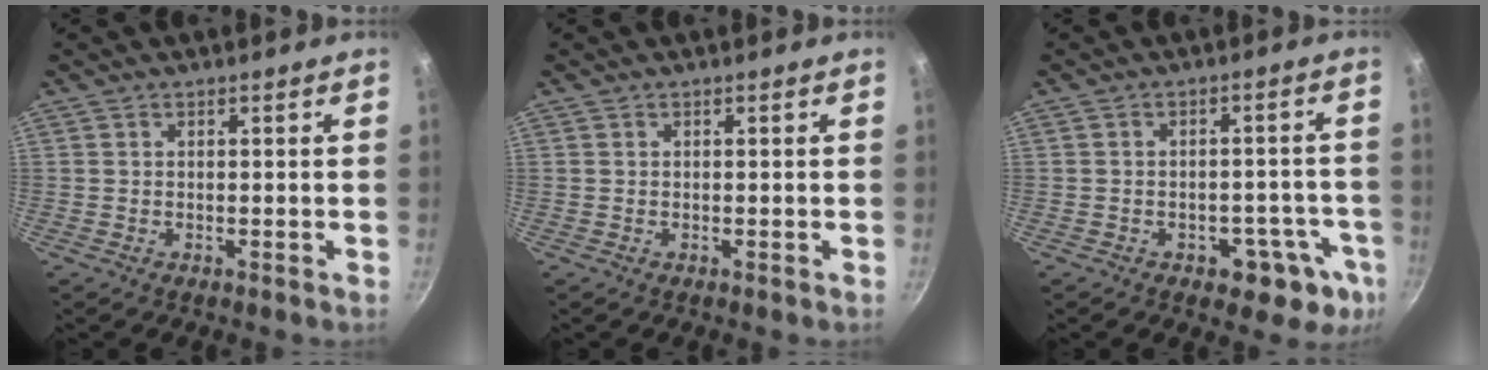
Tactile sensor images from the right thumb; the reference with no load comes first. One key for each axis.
{"total": 0.0}
{"total": 10.3, "fx": -4.7, "fy": 6.2, "fz": 6.8, "tx": -0.033, "ty": 0.033, "tz": -0.049}